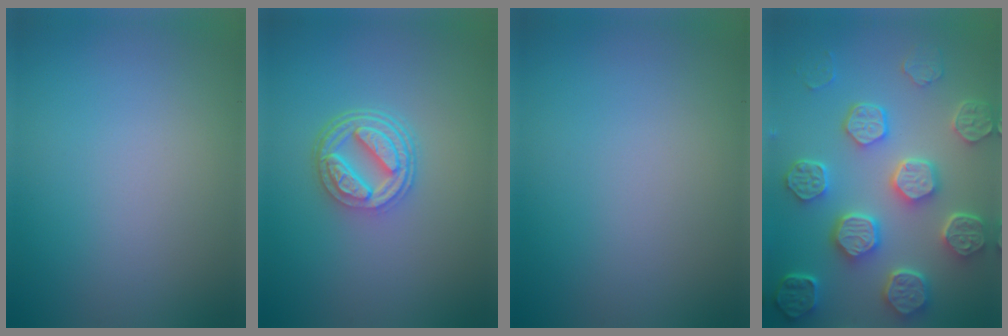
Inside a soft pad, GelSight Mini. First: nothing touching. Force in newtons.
{"total": 4.8, "press": 3.7, "slide": 3.1}
{"total": 0.0}
{"total": 8.3, "press": 6.4, "slide": 5.3}